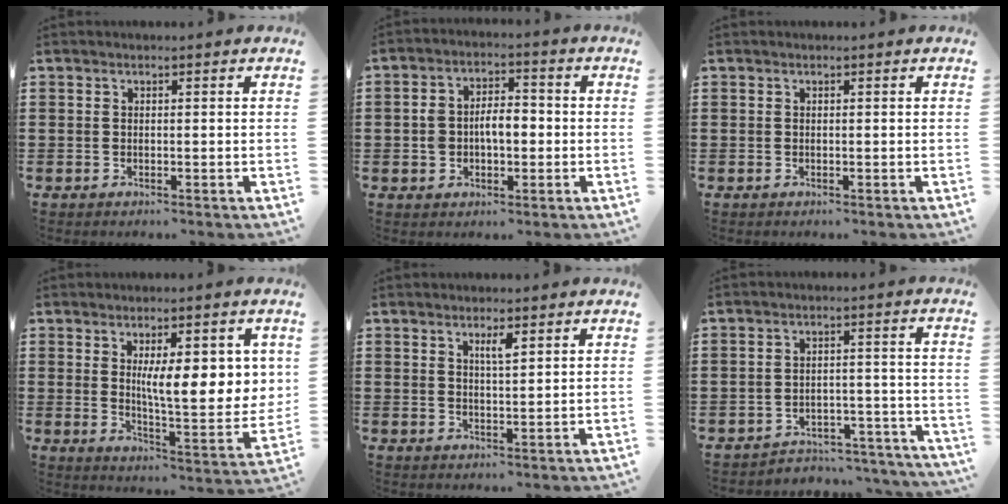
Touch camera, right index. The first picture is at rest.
{"total": 5.6, "force": [-0.7, 3.2, 4.5], "torque": [-0.084, 0.006, -0.019]}
{"total": 0.0}
{"total": 10.0, "force": [2.6, 3.0, 9.2], "torque": [-0.138, -0.013, 0.034]}
{"total": 2.4, "force": [1.3, 0.5, 2.0], "torque": [-0.033, -0.001, 0.019]}
{"total": 4.5, "force": [-4.3, 0.7, 0.8], "torque": [-0.018, 0.008, -0.089]}